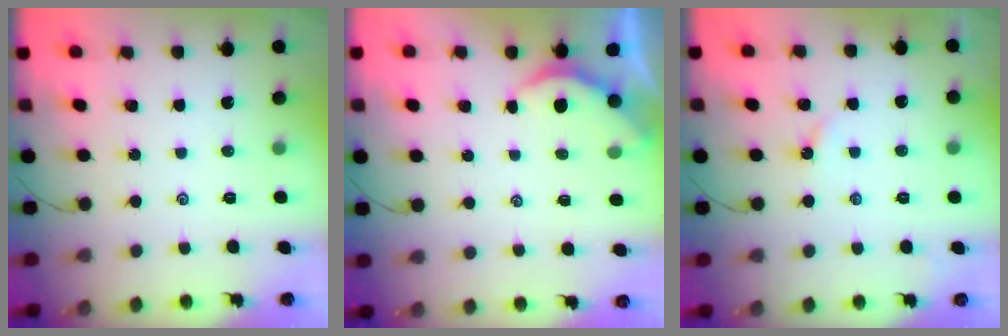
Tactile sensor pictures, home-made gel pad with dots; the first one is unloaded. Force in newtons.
{"total": 2.6, "press": 2.5, "slide": 0.2}
{"total": 2.0, "press": 2.0, "slide": 0.3}